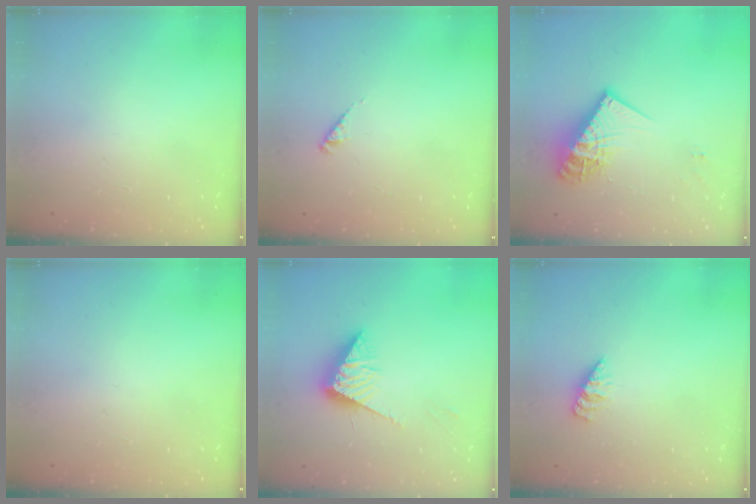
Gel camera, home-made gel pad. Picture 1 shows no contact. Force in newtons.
{"total": 2.5, "press": 2.5, "slide": 0.5}
{"total": 17.8, "press": 17.8, "slide": 1.0}
{"total": 0.0}
{"total": 10.5, "press": 10.5, "slide": 0.4}
{"total": 1.9, "press": 1.8, "slide": 0.3}